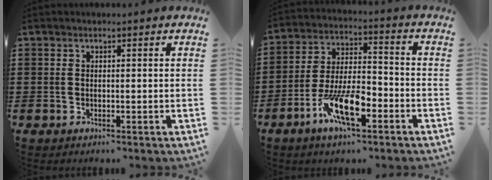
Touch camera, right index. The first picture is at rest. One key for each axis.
{"total": 10.7, "fx": -5.4, "fy": 3.7, "fz": 8.5, "tx": -0.179, "ty": 0.002, "tz": -0.099}